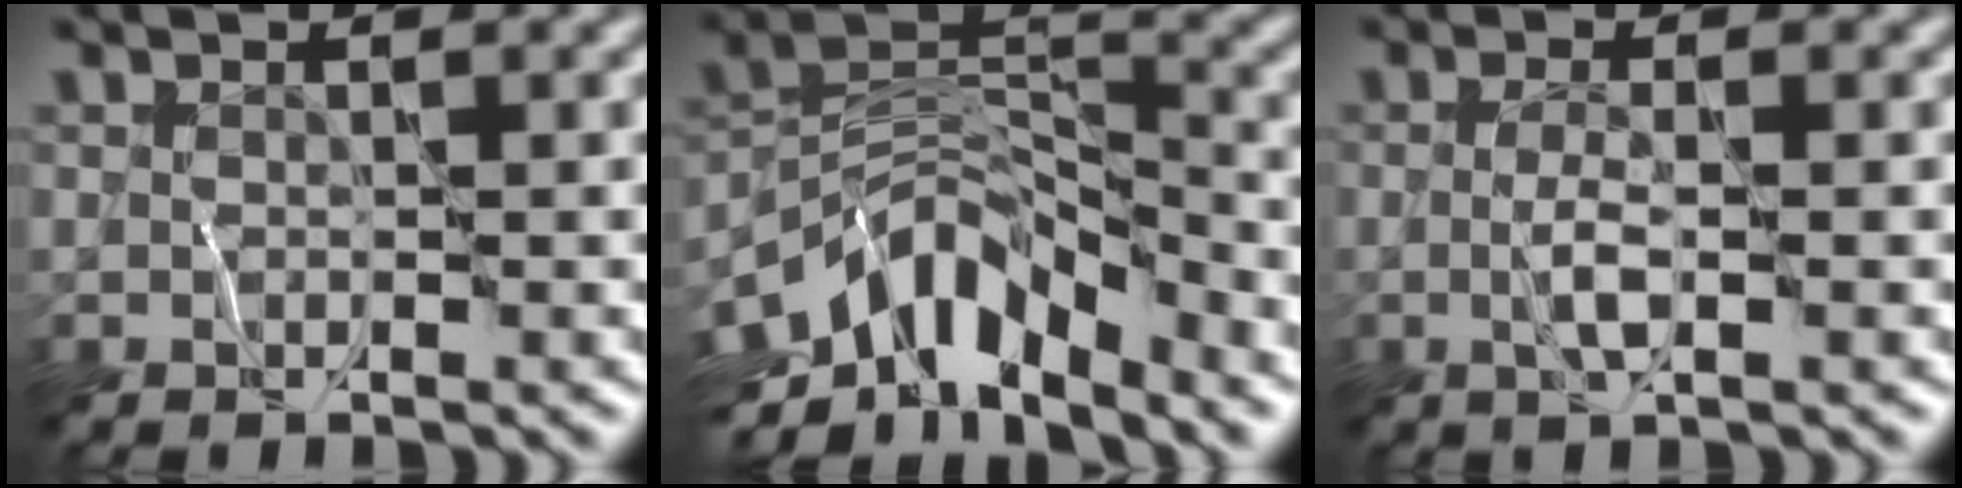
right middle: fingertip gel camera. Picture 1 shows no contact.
{"total": 9.3, "force": [-5.7, 4.0, 6.0], "torque": [-0.096, 0.004, -0.119]}
{"total": 2.0, "force": [-0.3, 0.2, 2.0], "torque": [-0.040, 0.001, -0.010]}